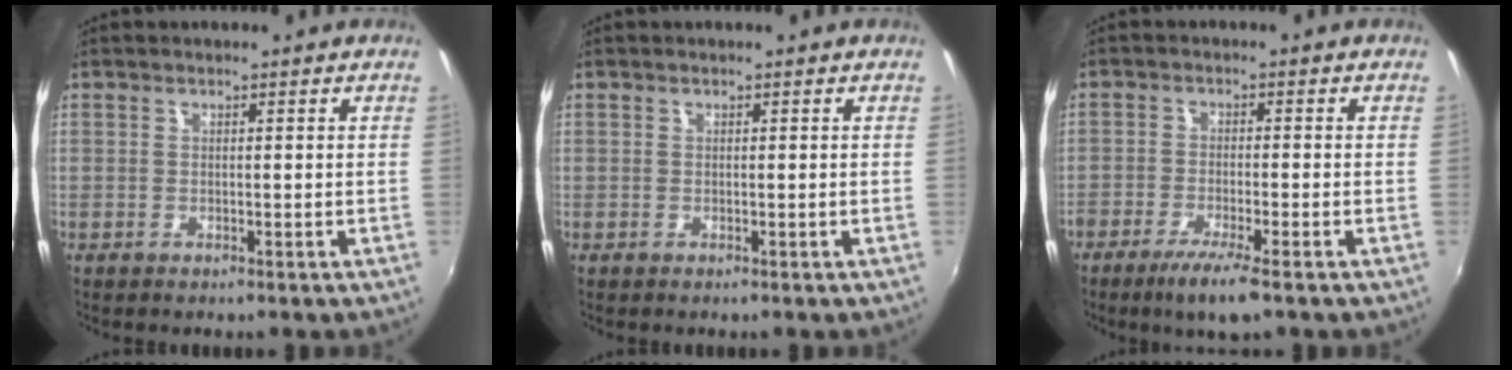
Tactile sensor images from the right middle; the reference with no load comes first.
{"total": 0.0}
{"total": 6.3, "force": [-4.4, 0.6, 4.5], "torque": [-0.104, -0.015, -0.079]}